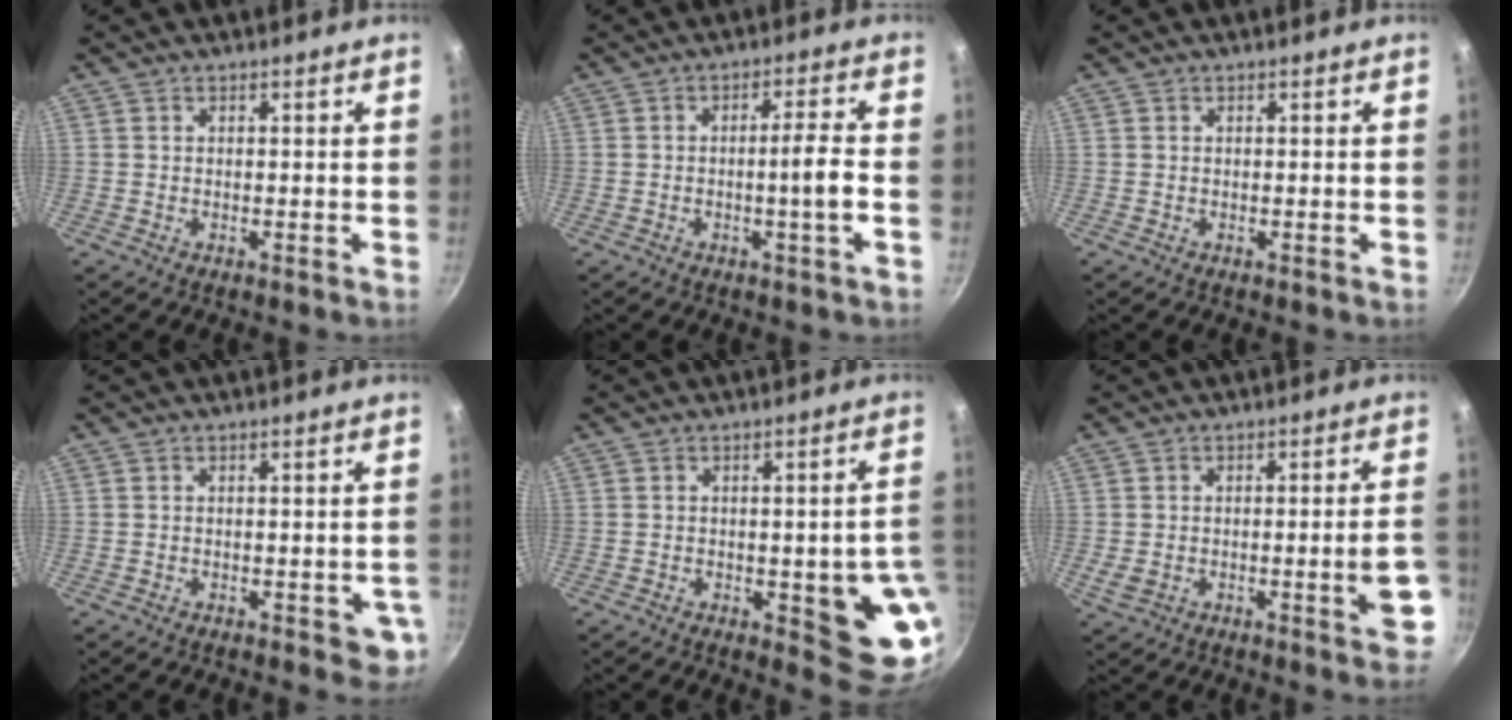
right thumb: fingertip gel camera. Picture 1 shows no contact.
{"total": 5.3, "force": [-1.4, -0.6, 5.1], "torque": [-0.087, 0.013, -0.022]}
{"total": 0.0}
{"total": 5.1, "force": [-1.7, 2.4, 4.1], "torque": [-0.029, 0.005, -0.019]}
{"total": 13.6, "force": [-2.7, 4.9, 12.4], "torque": [-0.091, 0.005, -0.030]}
{"total": 8.5, "force": [-2.1, 2.7, 7.8], "torque": [-0.105, 0.012, -0.022]}